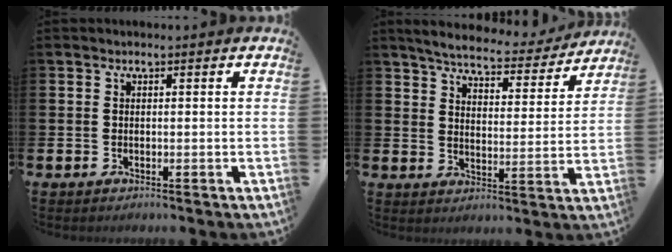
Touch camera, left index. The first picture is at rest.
{"total": 5.6, "force": [5.4, 1.0, 1.5], "torque": [-0.050, -0.037, 0.089]}